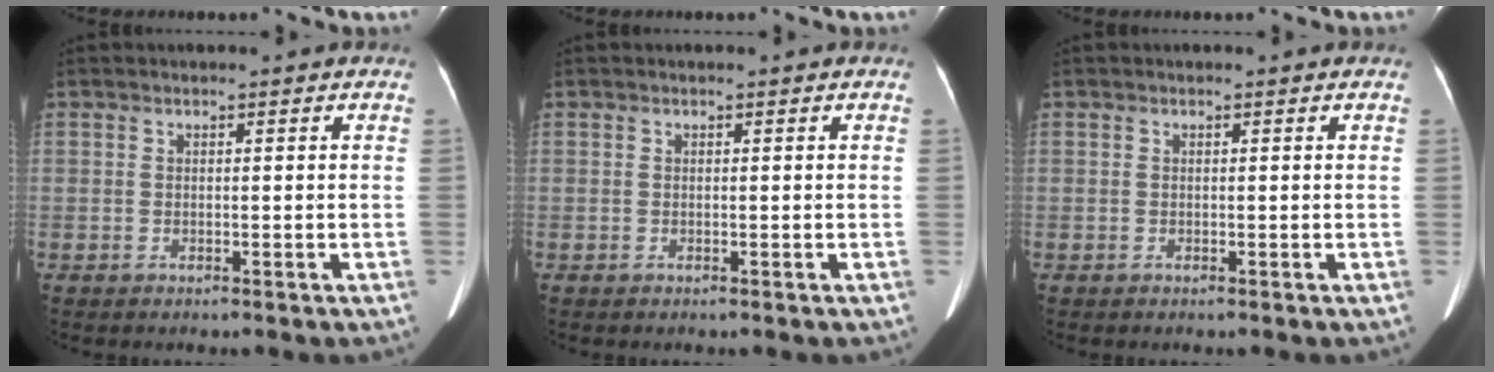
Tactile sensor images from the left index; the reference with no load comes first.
{"total": 0.0}
{"total": 0.0}